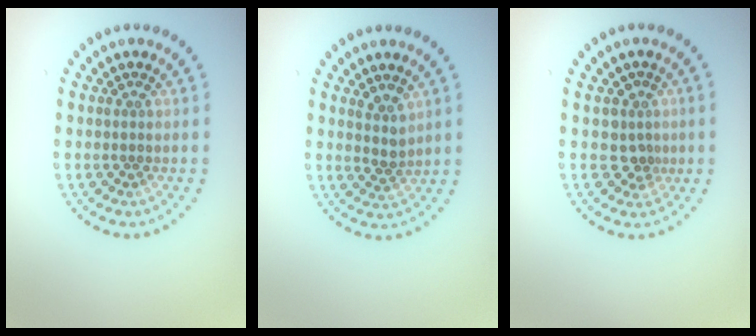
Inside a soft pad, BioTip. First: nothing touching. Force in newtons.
{"total": 1.9, "press": 1.5, "slide": 1.1}
{"total": 1.9, "press": 1.4, "slide": 1.3}